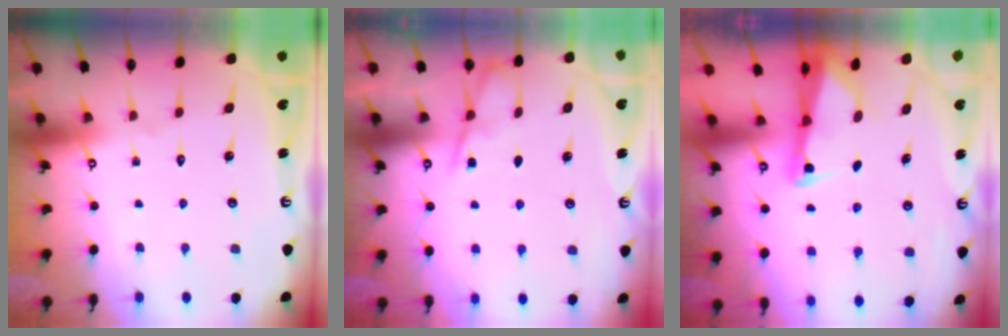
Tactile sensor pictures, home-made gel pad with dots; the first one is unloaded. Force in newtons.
{"total": 4.4, "press": 4.4, "slide": 0.5}
{"total": 2.4, "press": 2.4, "slide": 0.2}